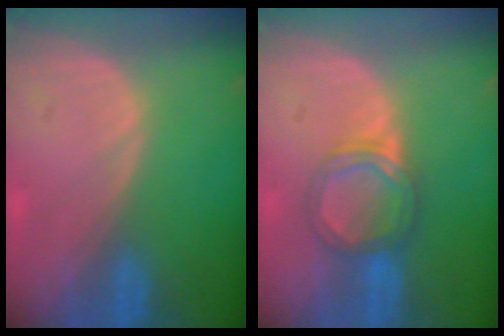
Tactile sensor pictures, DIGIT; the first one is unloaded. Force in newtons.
{"total": 5.3, "press": 4.8, "slide": 2.2}